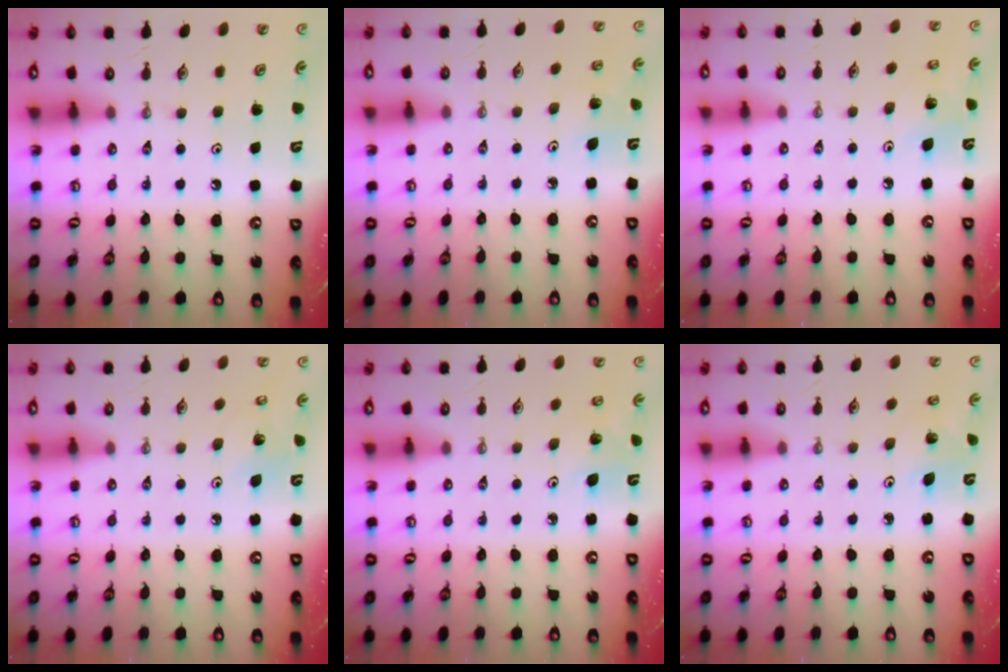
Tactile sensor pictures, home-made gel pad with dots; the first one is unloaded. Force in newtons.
{"total": 2.9, "press": 2.9, "slide": 0.3}
{"total": 4.5, "press": 4.5, "slide": 0.4}
{"total": 3.5, "press": 3.5, "slide": 0.2}
{"total": 5.6, "press": 5.5, "slide": 0.8}
{"total": 3.2, "press": 3.1, "slide": 0.3}